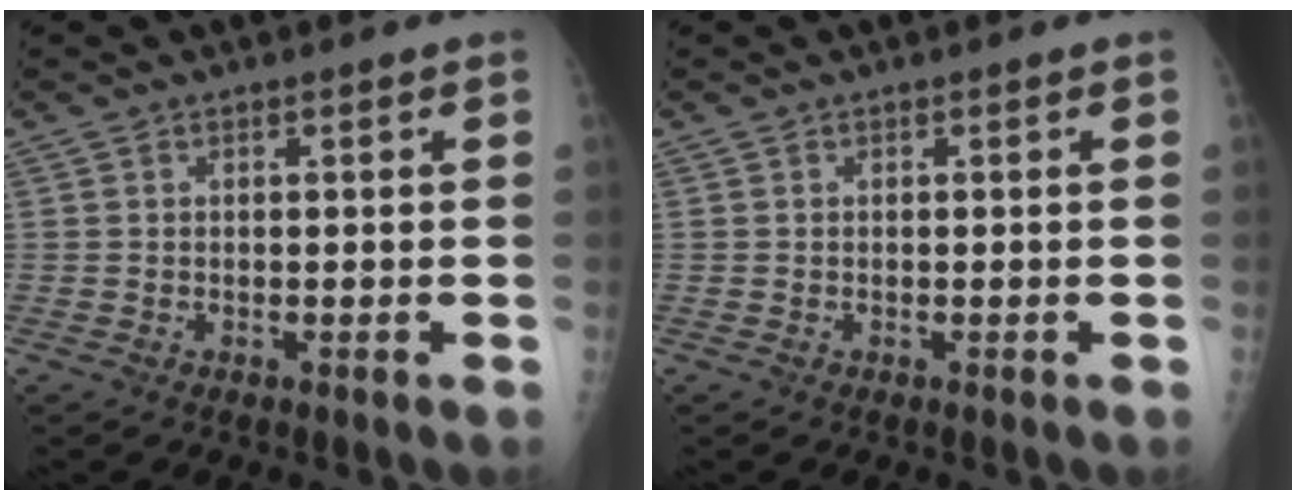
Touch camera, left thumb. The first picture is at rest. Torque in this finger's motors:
{"motor_torque": [0.00, 0.00, 0.00, 0.00, 0.00]}